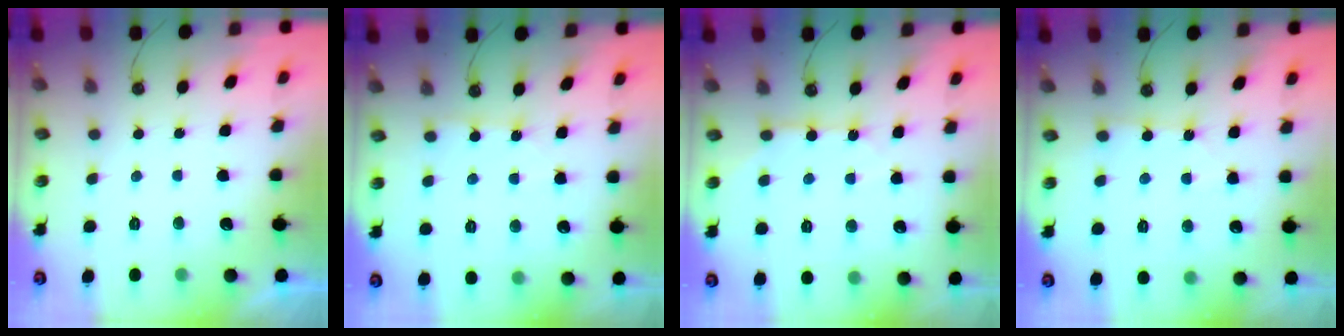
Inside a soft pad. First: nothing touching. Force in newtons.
{"total": 3.2, "press": 3.2, "slide": 0.3}
{"total": 6.4, "press": 6.4, "slide": 0.3}
{"total": 5.7, "press": 5.7, "slide": 0.8}